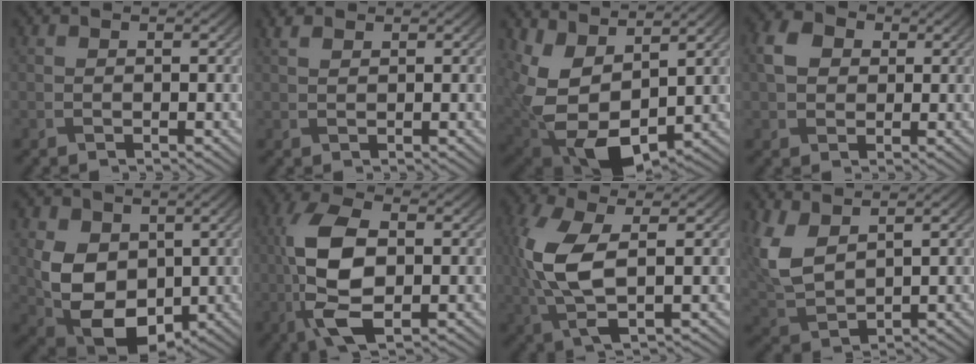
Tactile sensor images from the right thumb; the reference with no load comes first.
{"total": 1.4, "force": [1.0, 0.5, 0.8], "torque": [-0.023, 0.007, 0.023]}
{"total": 12.6, "force": [2.7, 7.7, 9.6], "torque": [-0.208, -0.027, 0.072]}
{"total": 4.7, "force": [0.9, 3.8, 2.6], "torque": [-0.068, 0.009, 0.011]}
{"total": 11.0, "force": [0.4, 8.0, 7.4], "torque": [-0.163, -0.013, 0.008]}
{"total": 11.3, "force": [-0.8, 5.4, 9.9], "torque": [-0.220, 0.006, -0.019]}
{"total": 10.0, "force": [1.2, 4.5, 8.9], "torque": [-0.222, -0.004, 0.024]}
{"total": 7.6, "force": [3.6, 3.9, 5.4], "torque": [-0.149, -0.001, 0.077]}